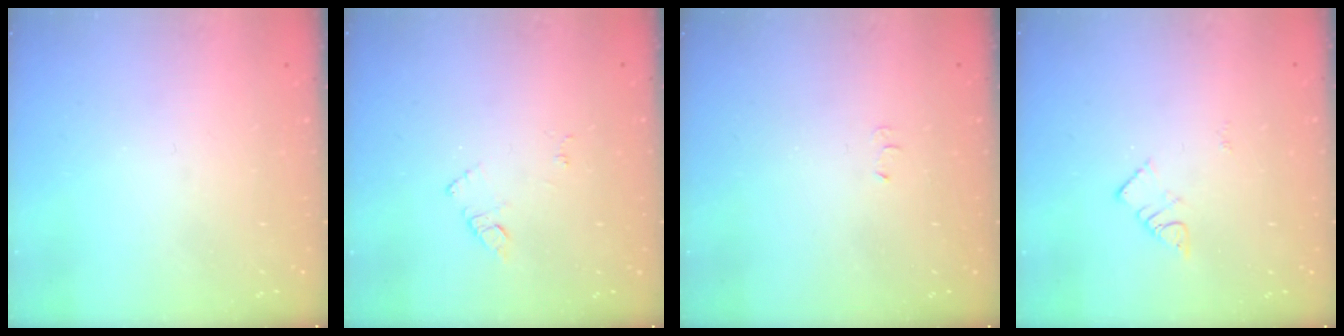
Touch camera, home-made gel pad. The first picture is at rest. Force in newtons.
{"total": 4.8, "press": 4.8, "slide": 0.5}
{"total": 4.2, "press": 4.2, "slide": 0.5}
{"total": 3.8, "press": 3.8, "slide": 0.4}